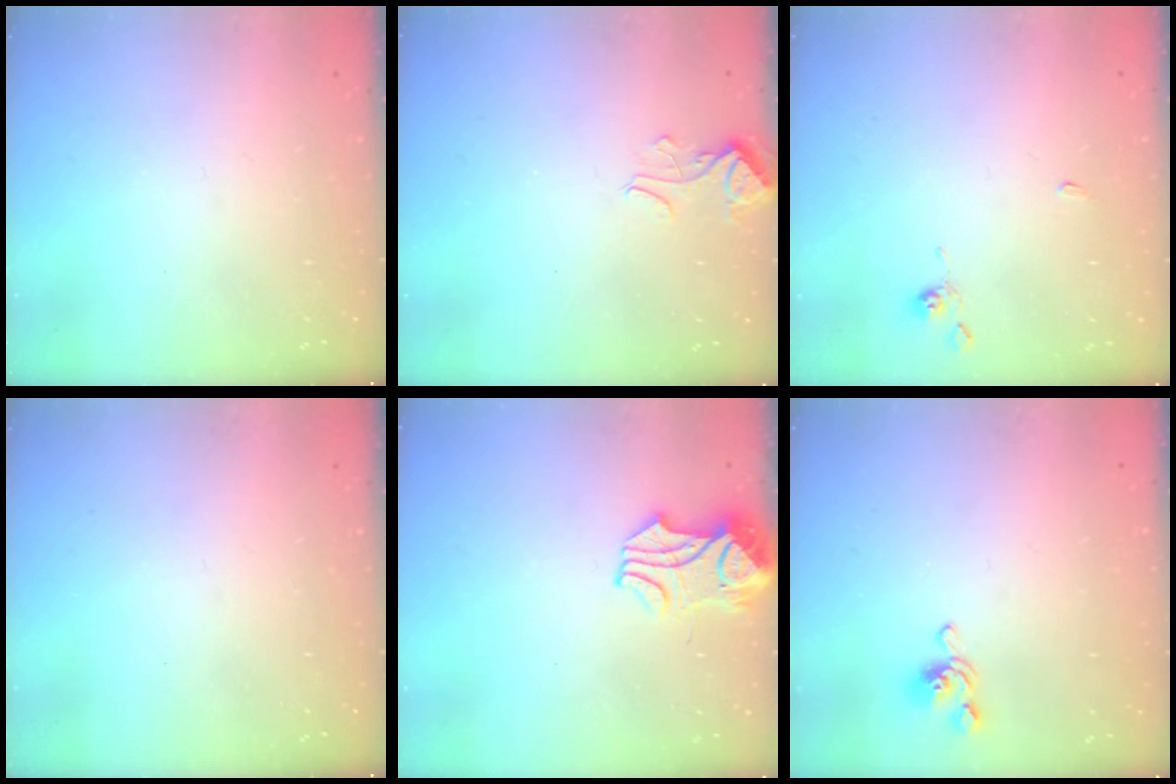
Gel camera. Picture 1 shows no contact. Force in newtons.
{"total": 2.1, "press": 2.1, "slide": 0.5}
{"total": 1.3, "press": 1.3, "slide": 0.3}
{"total": 0.0}
{"total": 3.8, "press": 3.7, "slide": 0.9}
{"total": 2.6, "press": 2.5, "slide": 0.7}